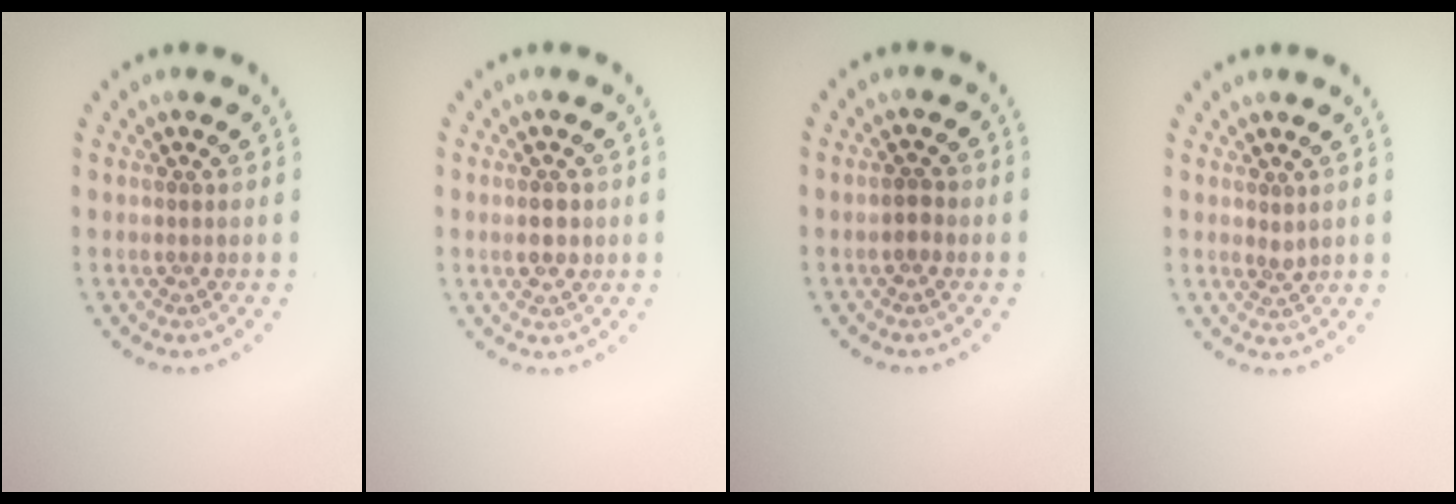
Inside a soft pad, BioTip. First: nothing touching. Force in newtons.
{"total": 1.6, "press": 1.6, "slide": 0.1}
{"total": 1.1, "press": 1.1, "slide": 0.2}
{"total": 0.8, "press": 0.6, "slide": 0.5}